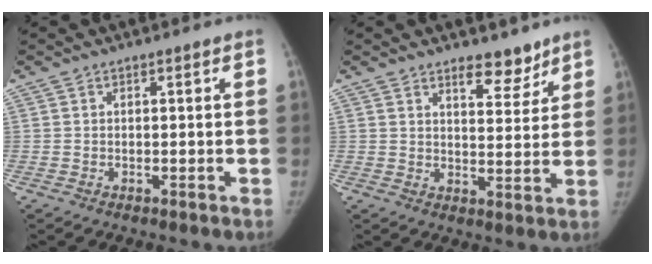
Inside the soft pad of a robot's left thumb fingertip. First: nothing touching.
{"total": 6.3, "force": [4.8, 2.8, 2.9], "torque": [-0.012, -0.035, 0.071]}